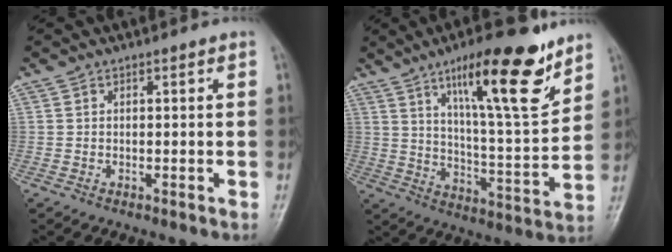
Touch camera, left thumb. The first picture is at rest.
{"total": 18.6, "force": [11.4, 4.1, 14.1], "torque": [-0.193, -0.063, 0.186]}